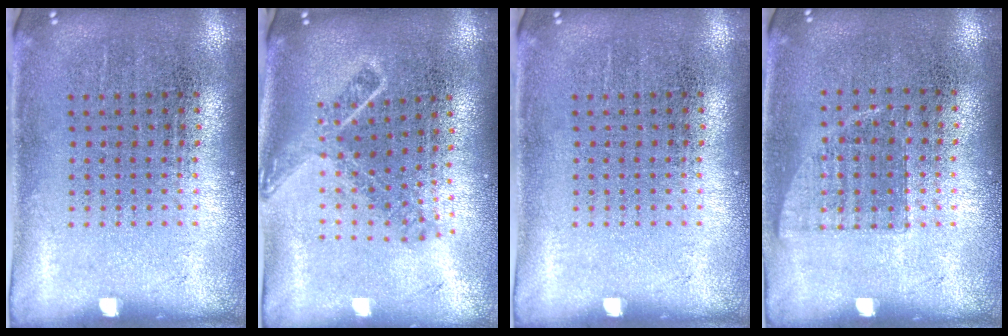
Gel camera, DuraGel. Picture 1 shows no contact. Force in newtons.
{"total": 1.6, "press": 1.2, "slide": 1.1}
{"total": 0.0}
{"total": 0.7, "press": 0.7, "slide": 0.3}